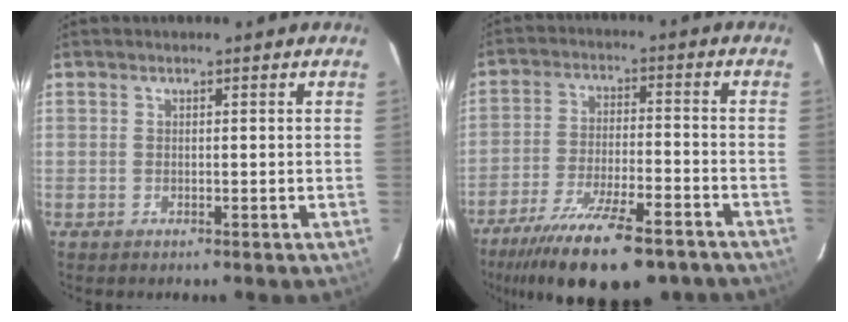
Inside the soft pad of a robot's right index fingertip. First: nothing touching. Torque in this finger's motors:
{"motor_torque": [1.27, -0.87, 0.91, 0.21]}